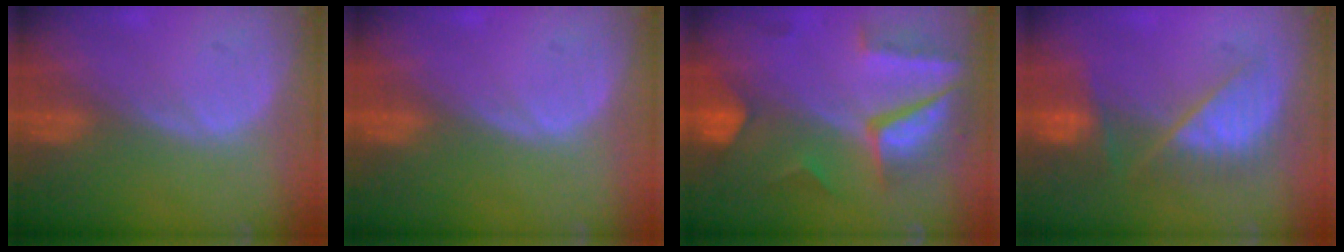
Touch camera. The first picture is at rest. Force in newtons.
{"total": 0.0}
{"total": 9.6, "press": 8.3, "slide": 4.9}
{"total": 7.3, "press": 7.2, "slide": 1.0}